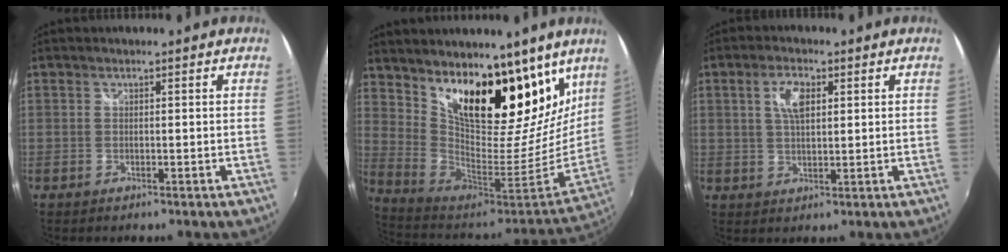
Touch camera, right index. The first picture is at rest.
{"total": 26.5, "force": [16.6, 11.8, 16.9], "torque": [-0.283, -0.005, 0.296]}
{"total": 5.2, "force": [1.7, 2.4, 4.2], "torque": [-0.078, 0.007, 0.032]}